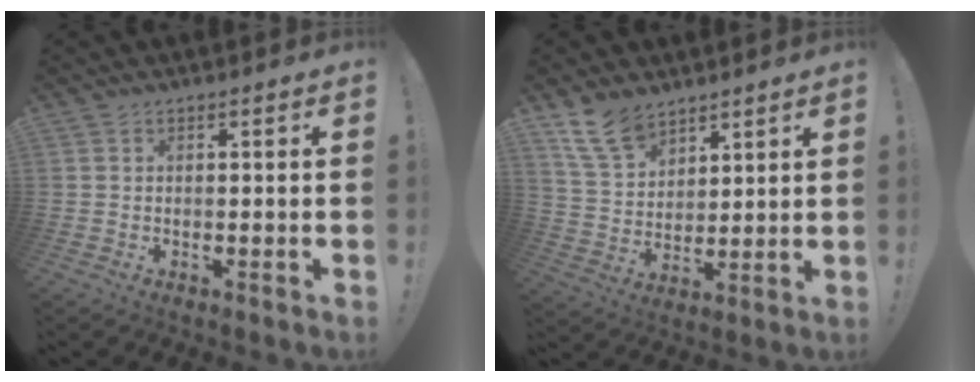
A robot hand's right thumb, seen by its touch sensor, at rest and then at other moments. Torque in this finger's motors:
{"motor_torque": [0.27, 2.51, 0.64, 0.54, 0.02]}